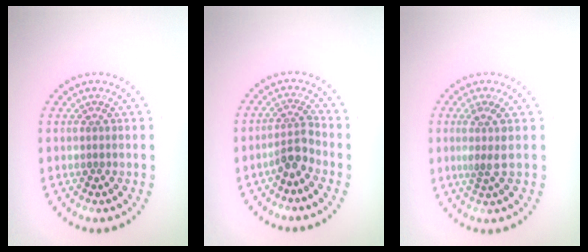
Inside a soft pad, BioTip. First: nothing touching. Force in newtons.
{"total": 2.4, "press": 1.8, "slide": 1.6}
{"total": 2.0, "press": 1.6, "slide": 1.2}